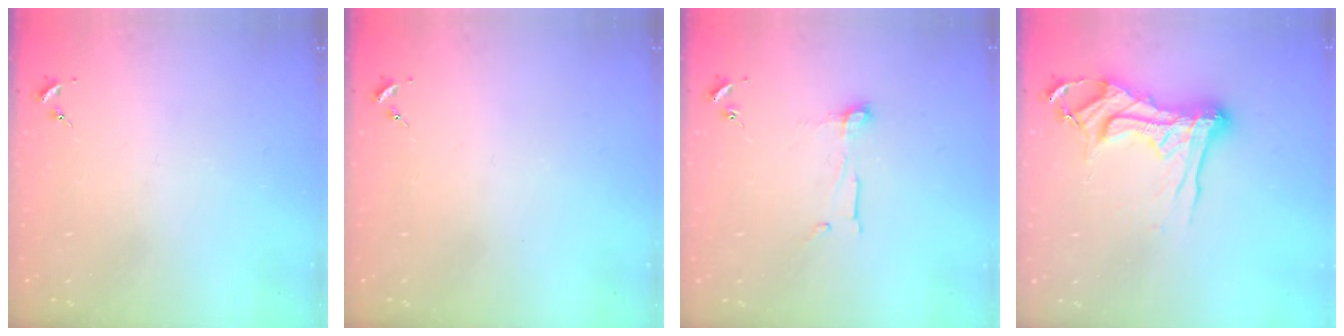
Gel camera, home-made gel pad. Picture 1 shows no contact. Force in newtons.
{"total": 0.0}
{"total": 7.7, "press": 7.6, "slide": 0.5}
{"total": 15.9, "press": 15.8, "slide": 1.8}